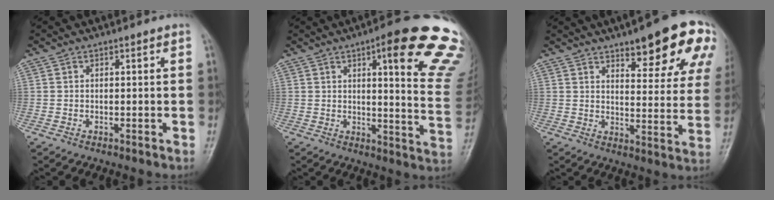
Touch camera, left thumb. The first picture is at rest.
{"total": 20.7, "force": [11.8, 4.2, 16.6], "torque": [-0.178, -0.050, 0.132]}
{"total": 18.0, "force": [10.1, 5.6, 13.8], "torque": [-0.139, -0.043, 0.131]}